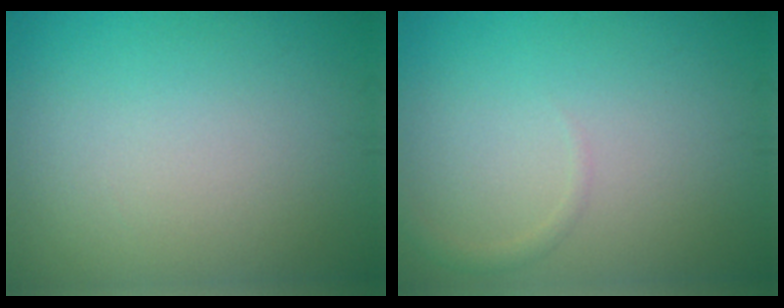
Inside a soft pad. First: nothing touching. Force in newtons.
{"total": 0.8, "press": 0.8, "slide": 0.1}